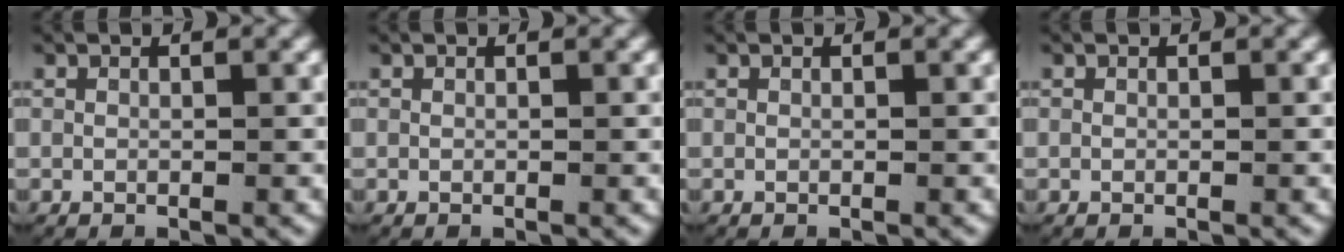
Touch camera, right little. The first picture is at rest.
{"total": 0.0}
{"total": 0.0}
{"total": 0.0}